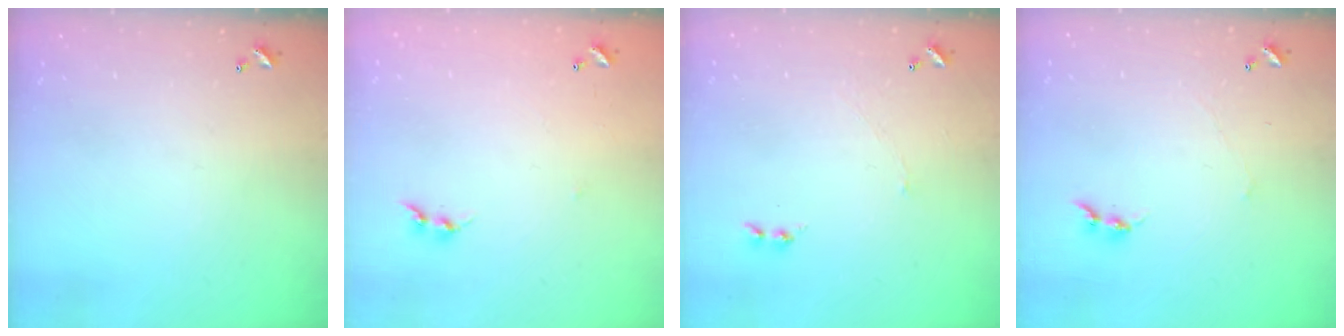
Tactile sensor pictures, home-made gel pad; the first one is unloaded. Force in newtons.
{"total": 7.6, "press": 7.6, "slide": 0.4}
{"total": 2.6, "press": 2.6, "slide": 0.6}
{"total": 1.4, "press": 1.3, "slide": 0.4}